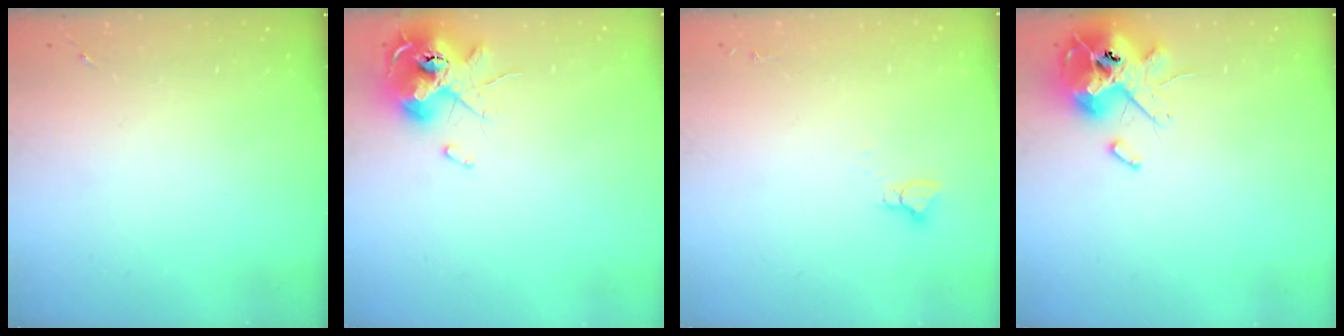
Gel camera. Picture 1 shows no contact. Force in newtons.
{"total": 13.7, "press": 13.6, "slide": 1.8}
{"total": 2.9, "press": 2.9, "slide": 0.2}
{"total": 13.9, "press": 13.7, "slide": 2.3}